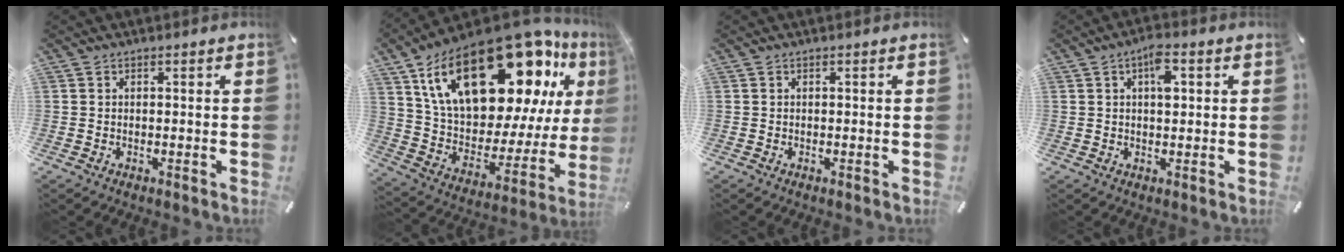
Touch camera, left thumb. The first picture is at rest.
{"total": 29.3, "force": [15.5, 14.0, 20.5], "torque": [-0.387, -0.104, 0.266]}
{"total": 0.0}
{"total": 4.7, "force": [1.3, 2.0, 4.0], "torque": [-0.061, -0.001, 0.015]}